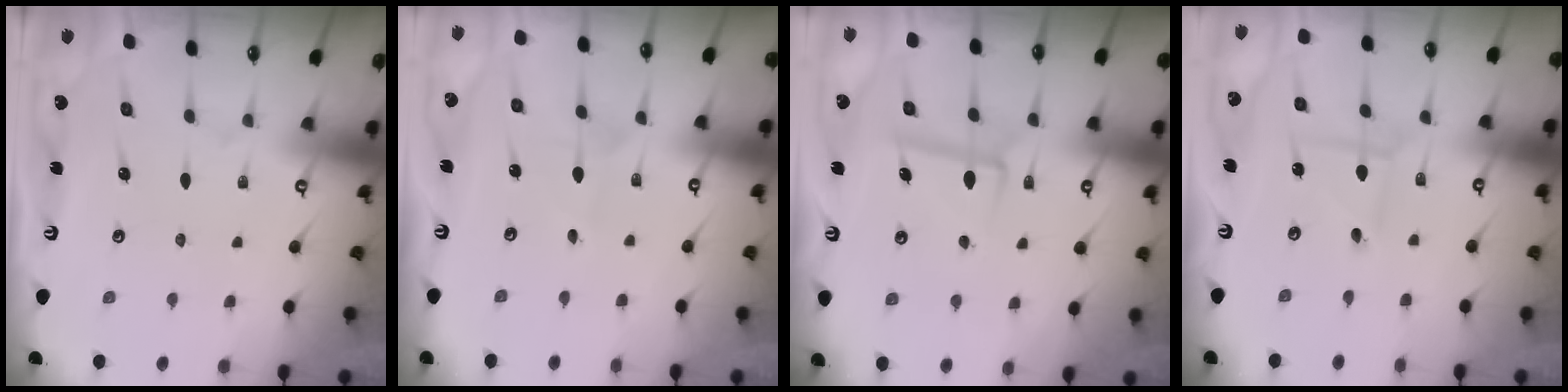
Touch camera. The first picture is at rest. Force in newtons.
{"total": 1.5, "press": 1.4, "slide": 0.1}
{"total": 6.2, "press": 6.0, "slide": 1.2}
{"total": 1.8, "press": 1.8, "slide": 0.2}